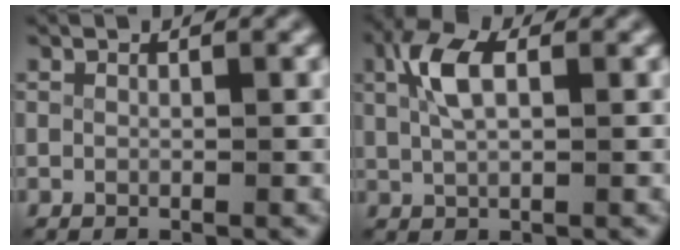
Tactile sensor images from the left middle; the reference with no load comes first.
{"total": 3.5, "force": [1.1, 1.5, 3.0], "torque": [-0.071, 0.001, 0.022]}